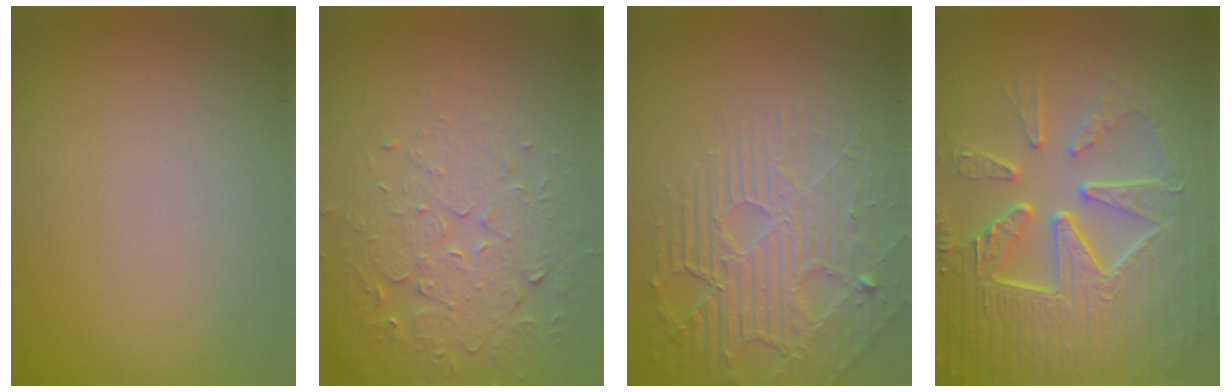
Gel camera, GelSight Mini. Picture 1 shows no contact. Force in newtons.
{"total": 5.4, "press": 3.6, "slide": 4.0}
{"total": 4.8, "press": 4.3, "slide": 2.1}
{"total": 10.0, "press": 6.7, "slide": 7.4}